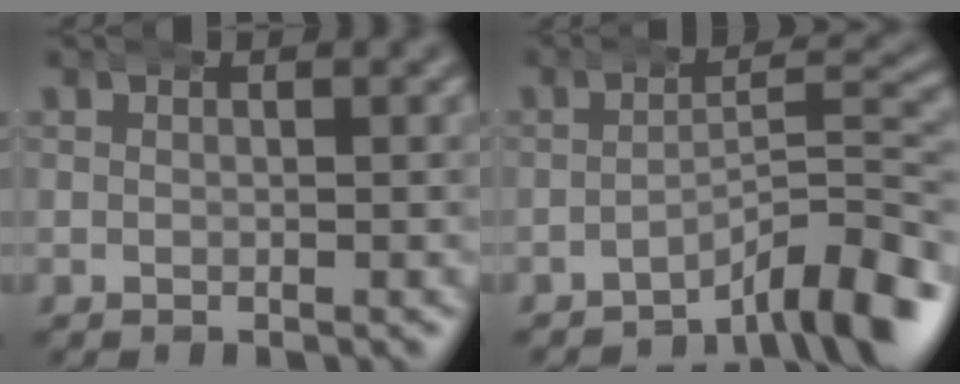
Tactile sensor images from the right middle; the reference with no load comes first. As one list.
[{"total": 6.2, "force": [-4.4, 1.1, 4.2], "torque": [-0.051, 0.000, -0.065]}]